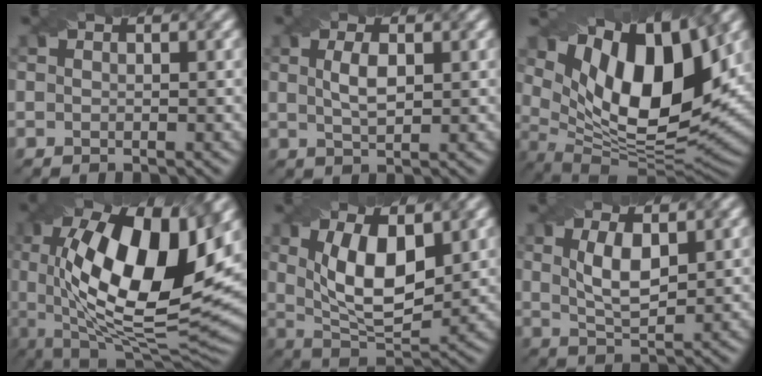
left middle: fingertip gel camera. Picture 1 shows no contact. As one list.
[{"total": 2.4, "force": [0.6, 0.9, 2.1], "torque": [-0.046, 0.001, 0.014]}, {"total": 14.5, "force": [5.5, 6.5, 11.6], "torque": [-0.191, 0.004, 0.094]}, {"total": 16.1, "force": [3.2, 6.4, 14.4], "torque": [-0.237, -0.007, 0.047]}, {"total": 7.8, "force": [1.8, 3.4, 6.7], "torque": [-0.129, -0.003, 0.034]}, {"total": 3.8, "force": [1.2, 1.4, 3.3], "torque": [-0.072, -0.002, 0.026]}]